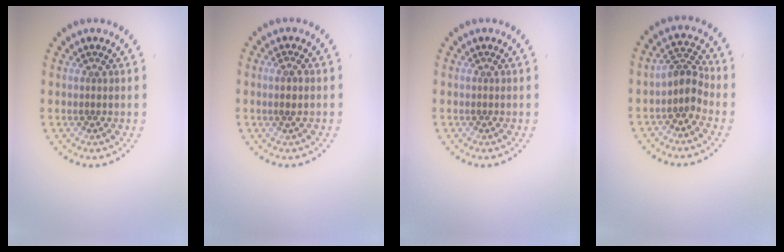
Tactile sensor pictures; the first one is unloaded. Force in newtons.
{"total": 0.8, "press": 0.7, "slide": 0.5}
{"total": 0.0}
{"total": 2.7, "press": 2.1, "slide": 1.6}